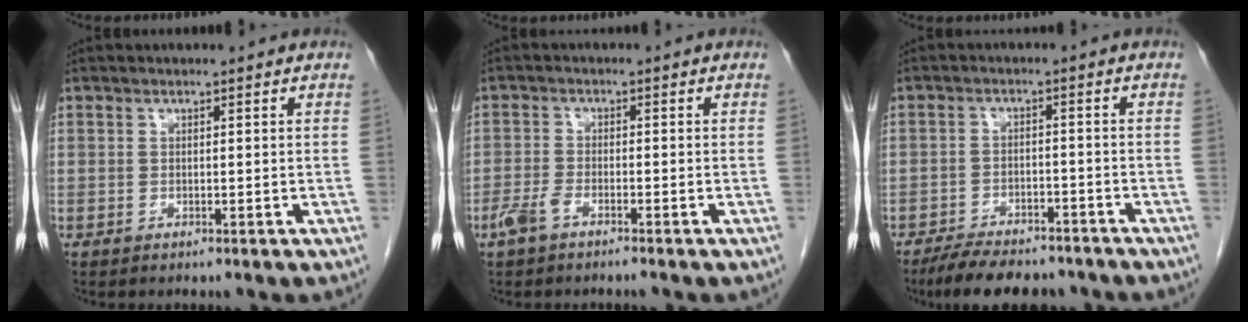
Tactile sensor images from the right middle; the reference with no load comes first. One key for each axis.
{"total": 2.9, "fx": -2.1, "fy": 0.7, "fz": 1.9, "tx": -0.047, "ty": -0.002, "tz": -0.045}
{"total": 11.2, "fx": -9.6, "fy": 3.5, "fz": 4.6, "tx": -0.069, "ty": -0.002, "tz": -0.141}